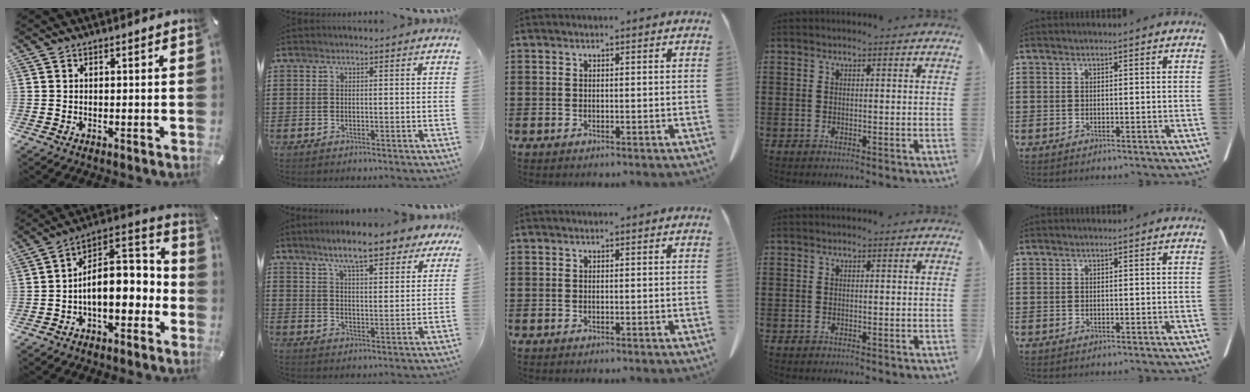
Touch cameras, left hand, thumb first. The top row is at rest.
{"thumb": {"total": 12.2, "force": [-1.3, 7.7, 9.3], "torque": [-0.133, -0.010, -0.023]}, "index": {"total": 8.6, "force": [7.0, 1.4, 4.7], "torque": [-0.095, -0.018, 0.123]}}